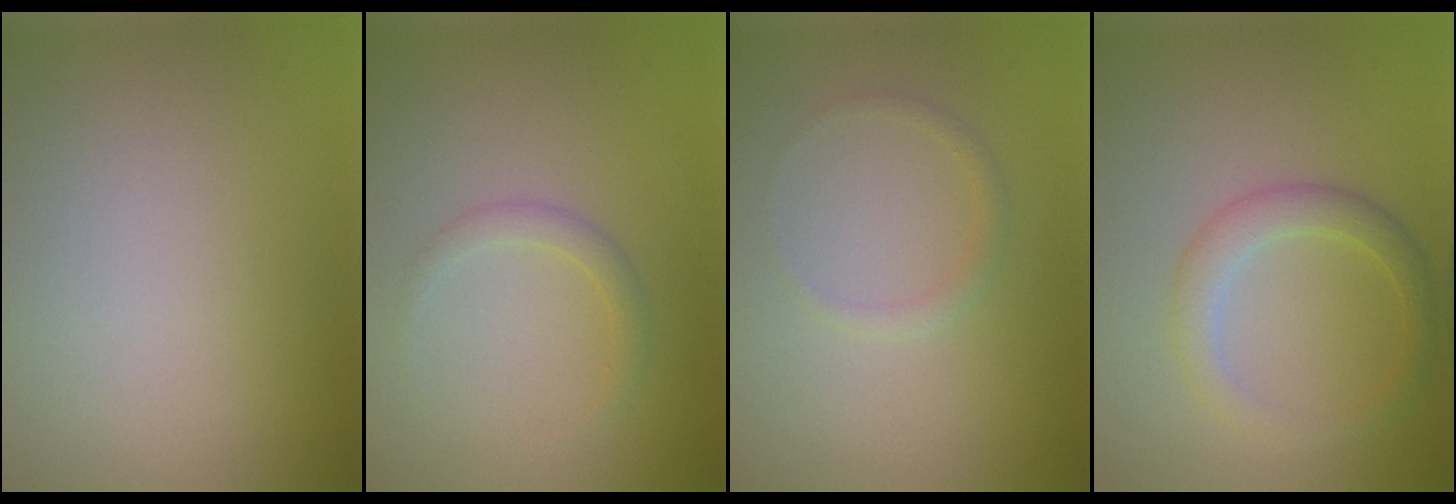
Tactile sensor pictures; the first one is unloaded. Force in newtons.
{"total": 1.4, "press": 1.4, "slide": 0.0}
{"total": 0.9, "press": 0.9, "slide": 0.1}
{"total": 2.7, "press": 2.7, "slide": 0.1}